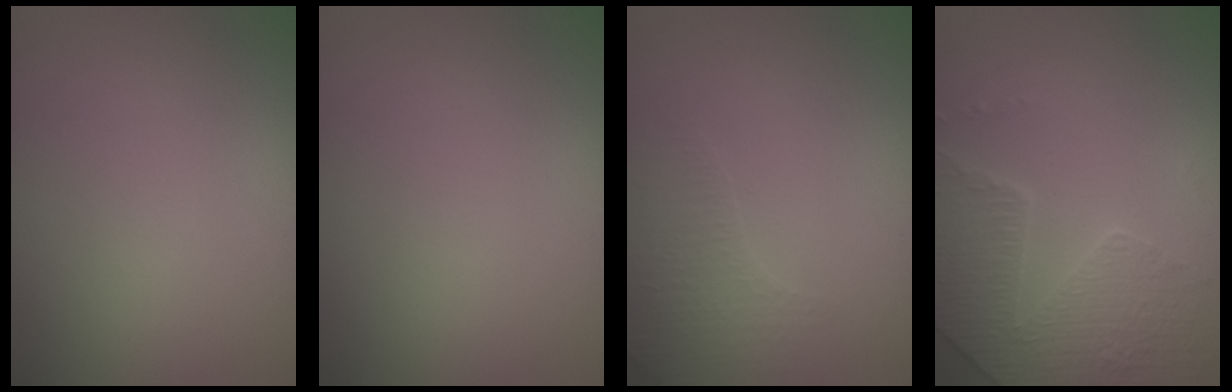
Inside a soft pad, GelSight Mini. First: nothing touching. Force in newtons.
{"total": 0.0}
{"total": 2.6, "press": 2.5, "slide": 0.5}
{"total": 4.0, "press": 3.9, "slide": 1.2}